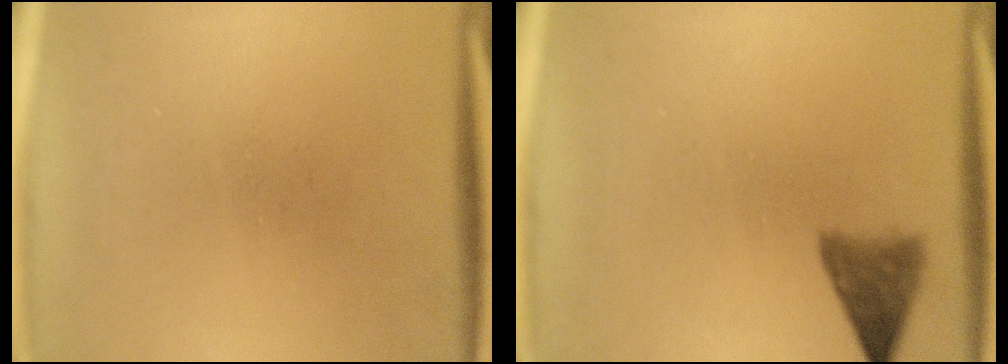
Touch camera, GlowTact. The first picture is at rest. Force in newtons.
{"total": 3.6}